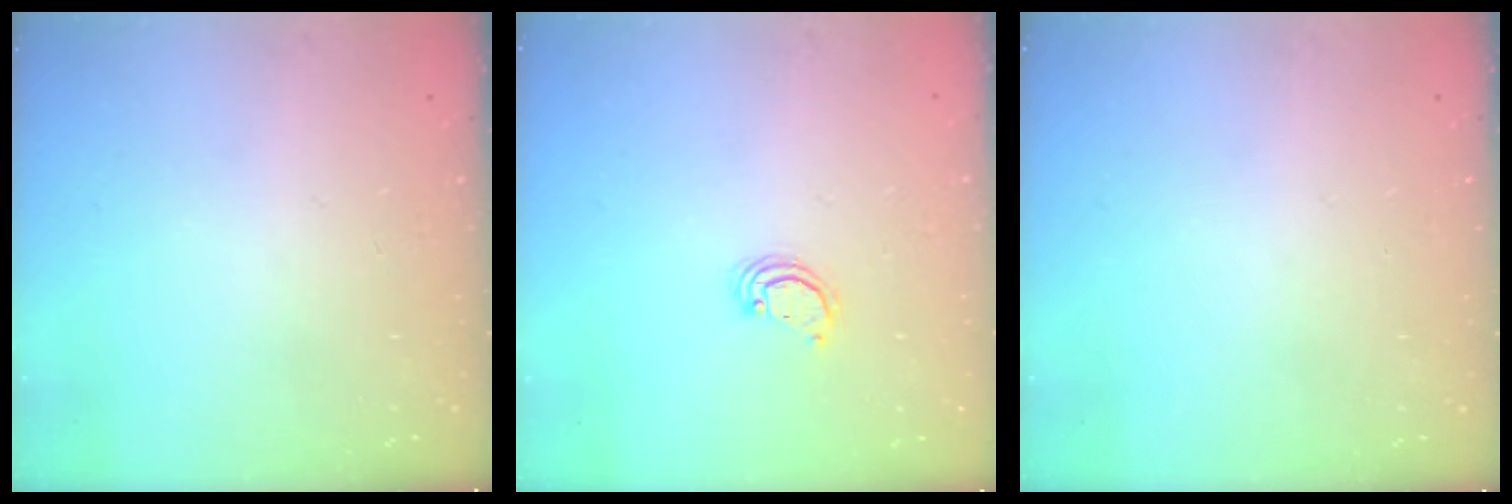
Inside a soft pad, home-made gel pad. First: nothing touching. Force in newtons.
{"total": 2.1, "press": 2.1, "slide": 0.1}
{"total": 0.0}